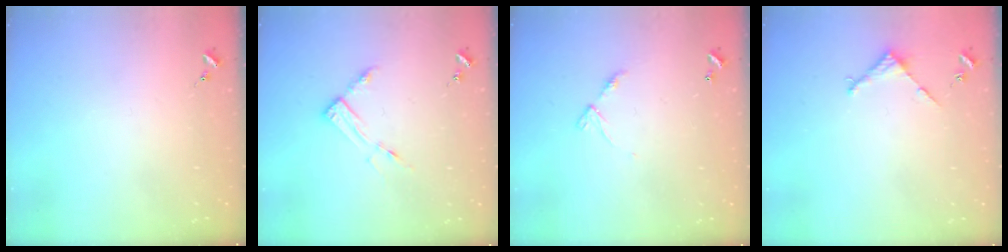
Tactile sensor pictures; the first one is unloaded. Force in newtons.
{"total": 7.4, "press": 7.4, "slide": 0.6}
{"total": 6.1, "press": 6.0, "slide": 0.6}
{"total": 2.9, "press": 2.8, "slide": 0.2}